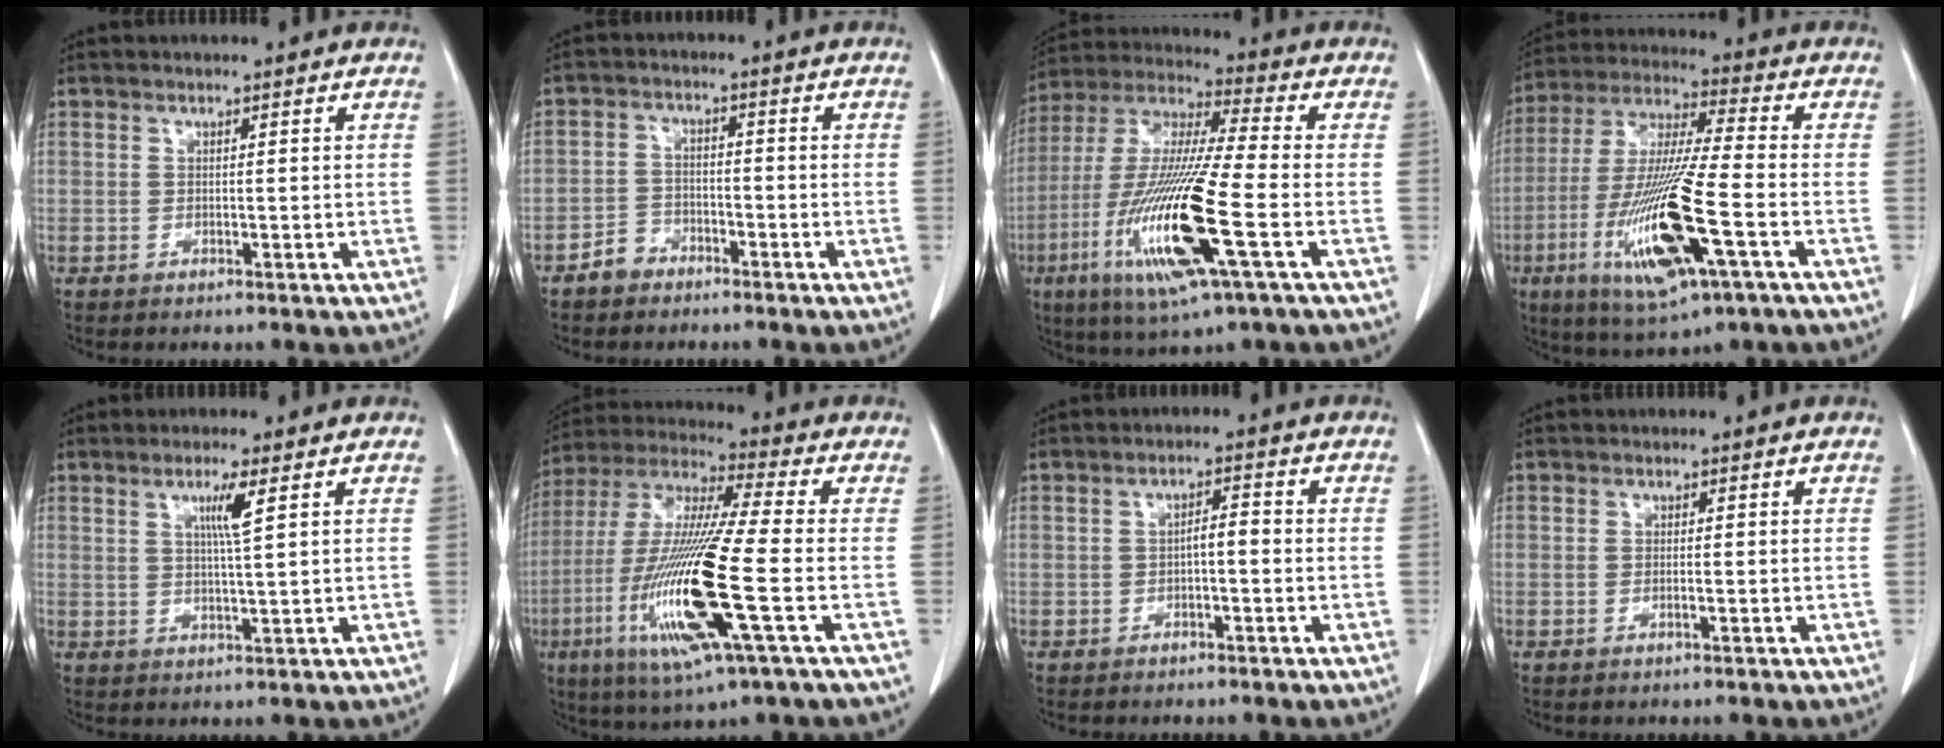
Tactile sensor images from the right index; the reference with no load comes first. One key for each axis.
{"total": 3.5, "fx": -2.6, "fy": 2.4, "fz": 0.5, "tx": -0.011, "ty": 0.010, "tz": -0.046}
{"total": 19.6, "fx": -6.0, "fy": 1.2, "fz": 18.6, "tx": -0.398, "ty": -0.028, "tz": -0.116}
{"total": 18.7, "fx": -6.4, "fy": 1.8, "fz": 17.5, "tx": -0.370, "ty": -0.031, "tz": -0.113}
{"total": 3.9, "fx": 1.6, "fy": -0.5, "fz": 3.5, "tx": -0.065, "ty": -0.005, "tz": 0.028}
{"total": 19.7, "fx": -5.4, "fy": 0.8, "fz": 18.9, "tx": -0.410, "ty": -0.025, "tz": -0.107}
{"total": 2.3, "fx": -0.6, "fy": 0.7, "fz": 2.1, "tx": -0.033, "ty": 0.007, "tz": -0.009}
{"total": 0.6, "fx": -0.3, "fy": 0.0, "fz": 0.6, "tx": -0.014, "ty": -0.001, "tz": -0.003}